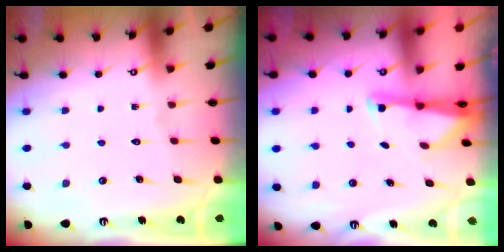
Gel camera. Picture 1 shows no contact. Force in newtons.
{"total": 2.0, "press": 2.0, "slide": 0.4}